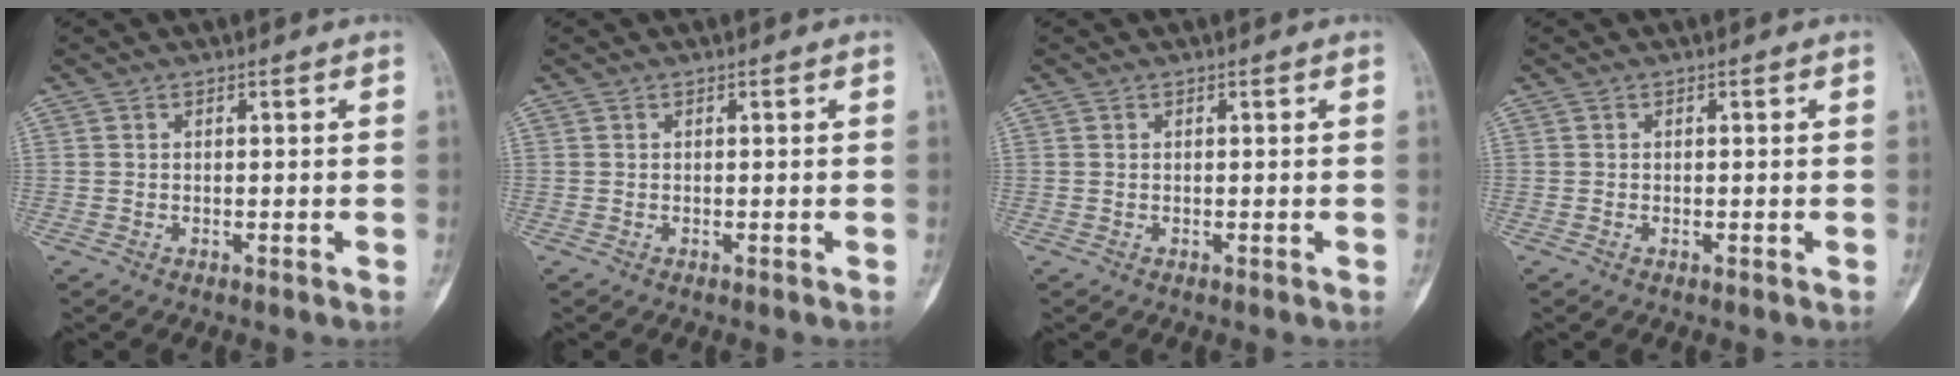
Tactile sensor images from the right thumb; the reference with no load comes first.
{"total": 0.0}
{"total": 0.0}
{"total": 0.0}